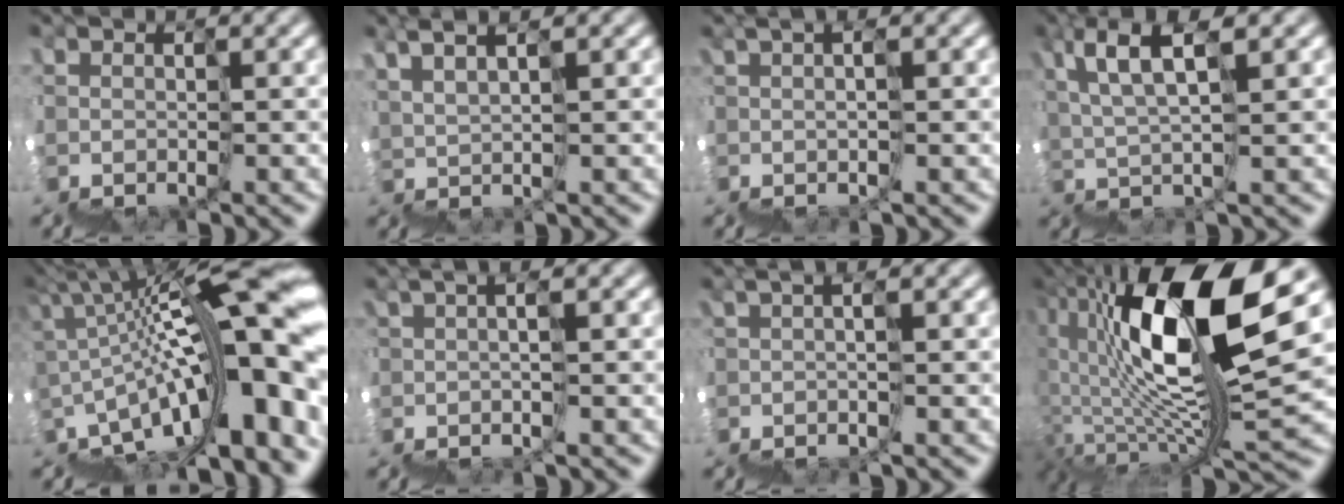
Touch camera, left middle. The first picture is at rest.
{"total": 5.1, "force": [4.1, -2.7, -1.3], "torque": [0.008, 0.041, 0.078]}
{"total": 2.0, "force": [1.2, -1.6, 0.2], "torque": [0.008, 0.017, 0.032]}
{"total": 5.4, "force": [4.7, -1.4, 2.3], "torque": [-0.054, 0.044, 0.087]}
{"total": 12.0, "force": [-0.3, 2.1, 11.8], "torque": [-0.148, 0.042, 0.000]}
{"total": 1.7, "force": [0.3, -1.6, 0.5], "torque": [0.000, 0.015, 0.015]}
{"total": 1.8, "force": [0.2, -1.8, 0.0], "torque": [0.006, 0.014, 0.010]}
{"total": 10.2, "force": [3.6, 0.7, 9.5], "torque": [-0.160, 0.038, 0.061]}